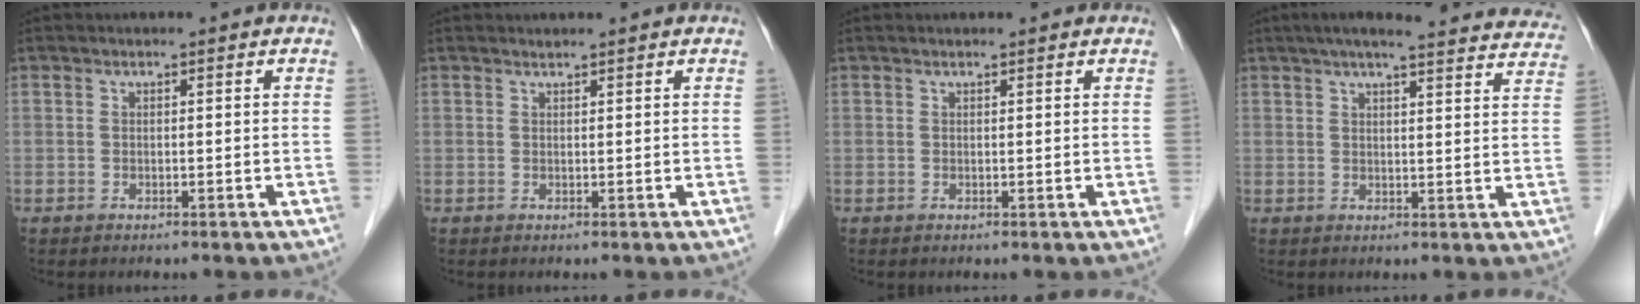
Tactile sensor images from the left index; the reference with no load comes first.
{"total": 0.8, "force": [0.8, 0.0, 0.2], "torque": [-0.009, 0.005, 0.016]}
{"total": 1.7, "force": [1.5, 0.3, 0.7], "torque": [-0.011, 0.013, 0.020]}
{"total": 24.5, "force": [22.2, 3.5, 9.7], "torque": [-0.132, -0.009, 0.259]}